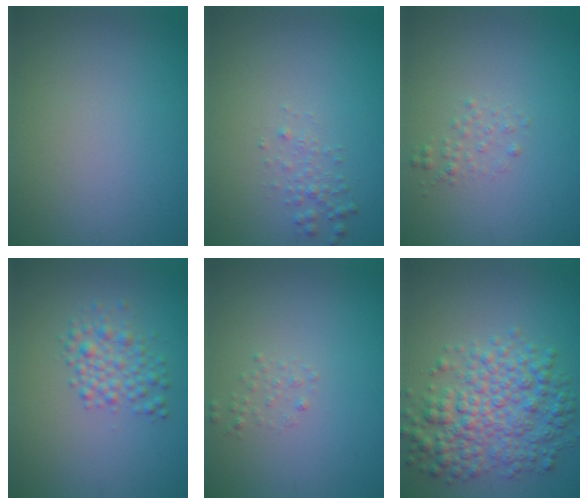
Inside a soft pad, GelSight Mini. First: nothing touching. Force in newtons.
{"total": 1.3, "press": 1.3, "slide": 0.0}
{"total": 1.0, "press": 1.0, "slide": 0.0}
{"total": 2.7, "press": 2.7, "slide": 0.1}
{"total": 0.8, "press": 0.8, "slide": 0.1}
{"total": 6.5, "press": 6.5, "slide": 0.0}